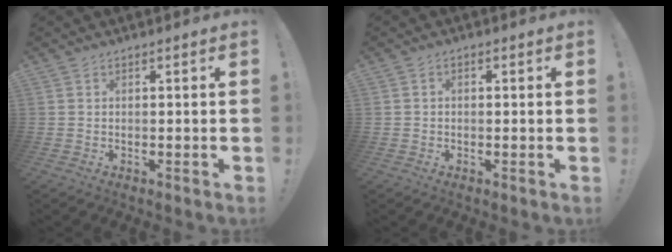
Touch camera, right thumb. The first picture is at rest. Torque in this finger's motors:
{"motor_torque": [-0.06, -0.18, -0.27, 0.19, 0.08]}